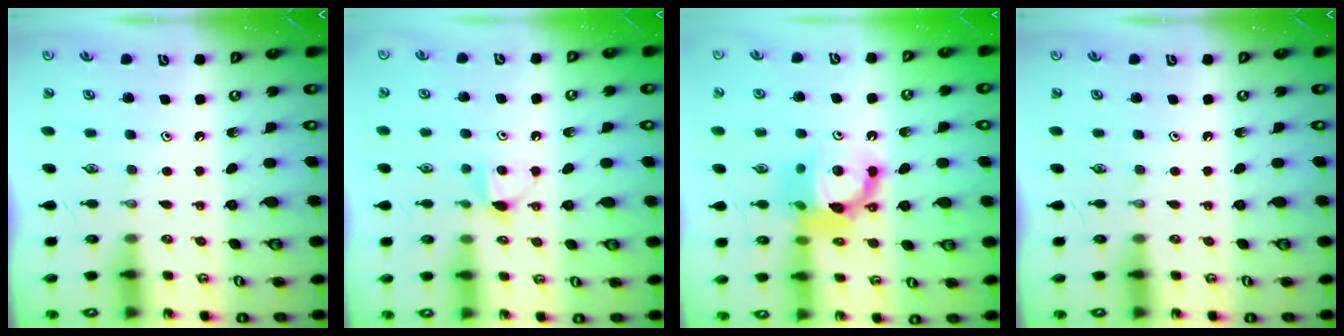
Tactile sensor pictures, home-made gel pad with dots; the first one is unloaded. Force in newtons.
{"total": 4.9, "press": 4.8, "slide": 0.7}
{"total": 11.9, "press": 11.8, "slide": 1.4}
{"total": 0.0}